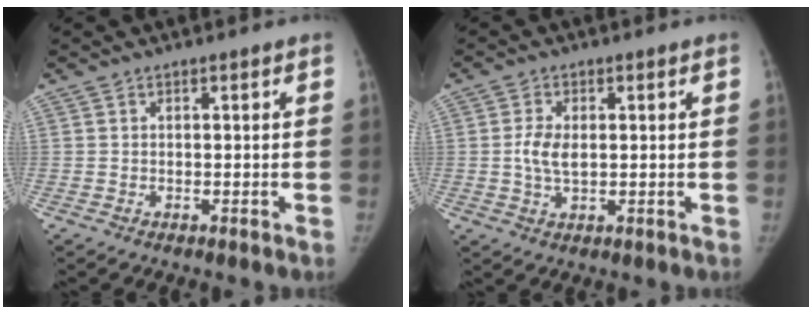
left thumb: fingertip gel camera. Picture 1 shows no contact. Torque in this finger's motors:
{"motor_torque": [-0.03, 0.11, 0.53, 0.36, 0.03]}